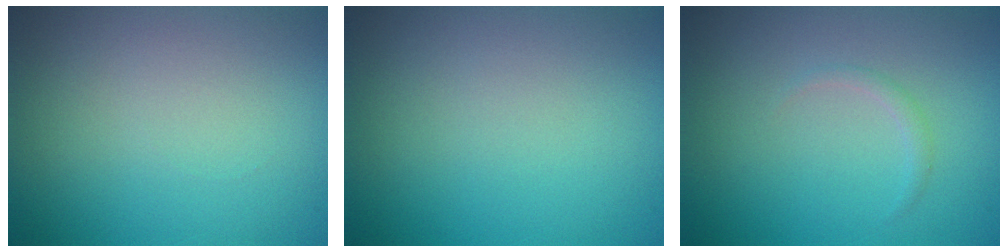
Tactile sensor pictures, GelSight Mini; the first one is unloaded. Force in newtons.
{"total": 0.0}
{"total": 0.7, "press": 0.7, "slide": 0.1}